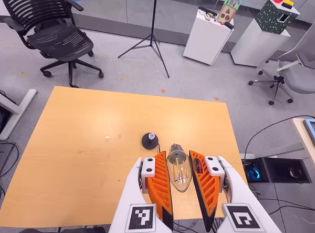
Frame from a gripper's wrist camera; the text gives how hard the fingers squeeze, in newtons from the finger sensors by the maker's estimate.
{"total": 9.9, "left": 9.3, "right": 10.4}